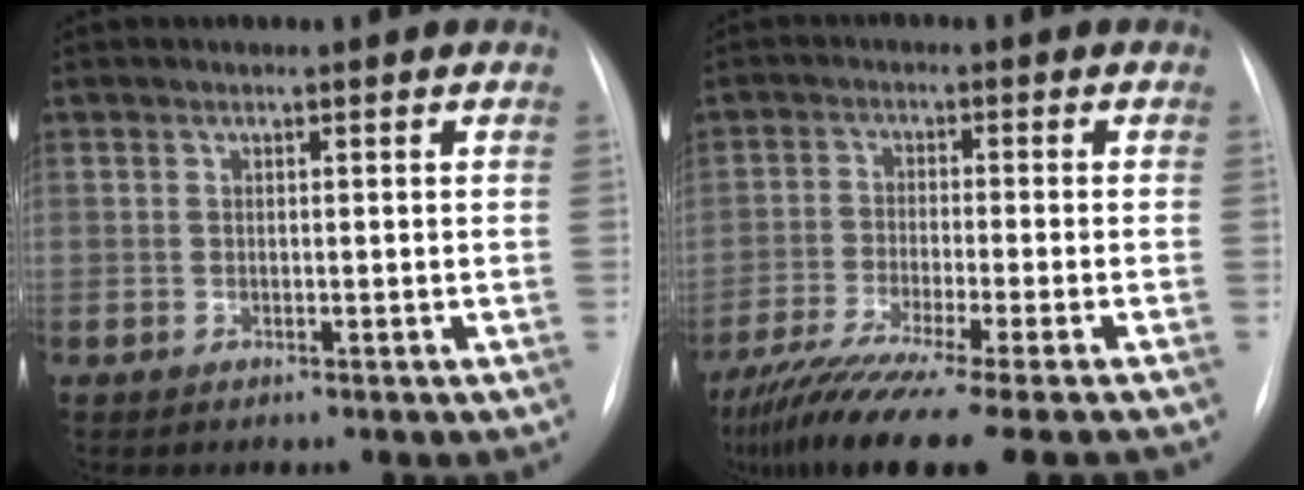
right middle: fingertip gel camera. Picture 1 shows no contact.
{"total": 15.3, "force": [-12.3, -1.0, 9.0], "torque": [-0.151, -0.051, -0.200]}